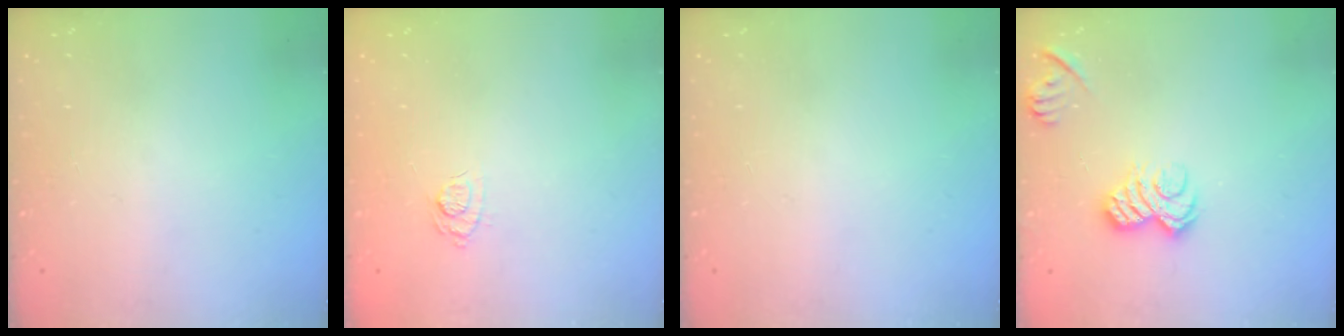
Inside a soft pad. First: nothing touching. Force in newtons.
{"total": 8.1, "press": 7.9, "slide": 1.4}
{"total": 0.0}
{"total": 8.7, "press": 8.7, "slide": 0.3}